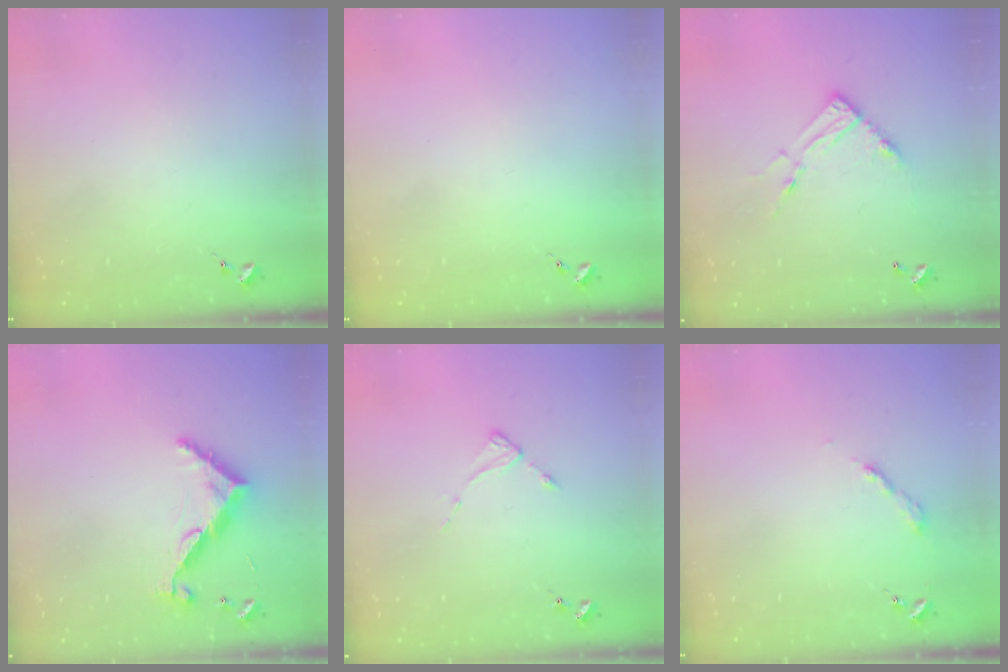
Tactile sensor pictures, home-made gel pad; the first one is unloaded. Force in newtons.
{"total": 0.0}
{"total": 11.2, "press": 11.2, "slide": 0.9}
{"total": 9.0, "press": 9.0, "slide": 0.5}
{"total": 2.6, "press": 2.6, "slide": 0.4}
{"total": 3.1, "press": 3.1, "slide": 0.2}